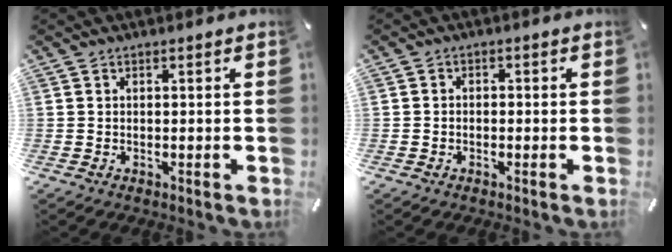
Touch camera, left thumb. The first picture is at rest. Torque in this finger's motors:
{"motor_torque": [-0.14, -0.65, -0.06, 0.14, -0.12]}